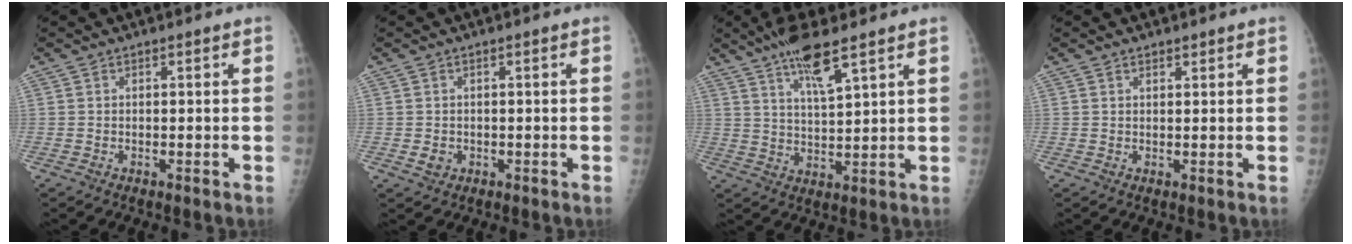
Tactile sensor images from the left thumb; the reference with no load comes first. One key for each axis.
{"total": 1.9, "fx": -0.2, "fy": 1.6, "fz": 0.9, "tx": -0.008, "ty": 0.001, "tz": 0.002}
{"total": 8.9, "fx": 5.9, "fy": 1.5, "fz": 6.5, "tx": -0.117, "ty": -0.029, "tz": 0.109}
{"total": 1.2, "fx": 0.9, "fy": 0.6, "fz": 0.4, "tx": -0.001, "ty": -0.005, "tz": 0.013}